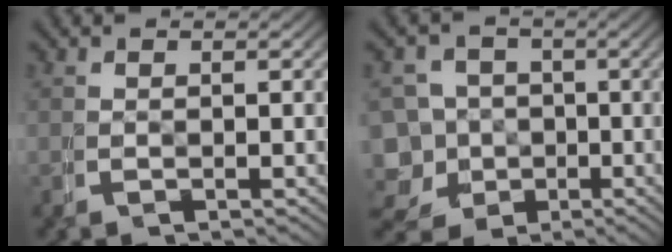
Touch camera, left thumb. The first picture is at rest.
{"total": 11.0, "force": [-3.4, 9.7, 3.9], "torque": [-0.107, -0.053, -0.051]}